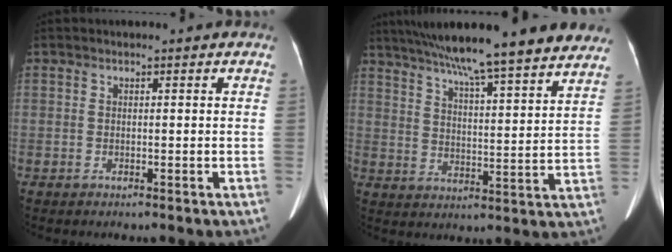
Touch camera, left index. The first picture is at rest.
{"total": 24.1, "force": [20.5, 1.3, 12.5], "torque": [-0.198, 0.003, 0.281]}